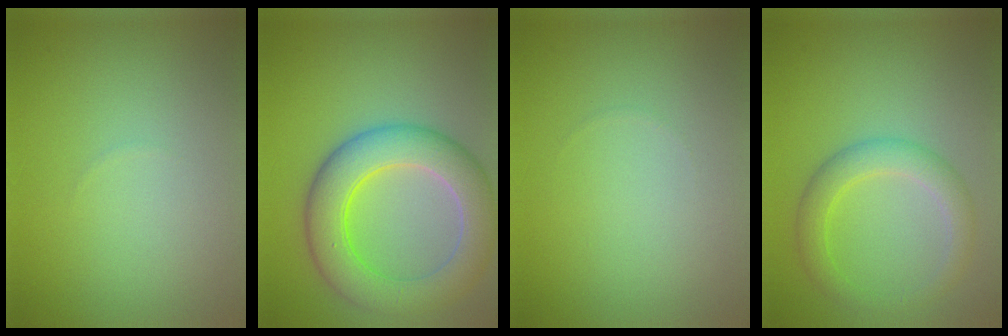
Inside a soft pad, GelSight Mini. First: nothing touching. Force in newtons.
{"total": 7.8, "press": 7.8, "slide": 0.6}
{"total": 0.0}
{"total": 3.4, "press": 3.3, "slide": 0.3}